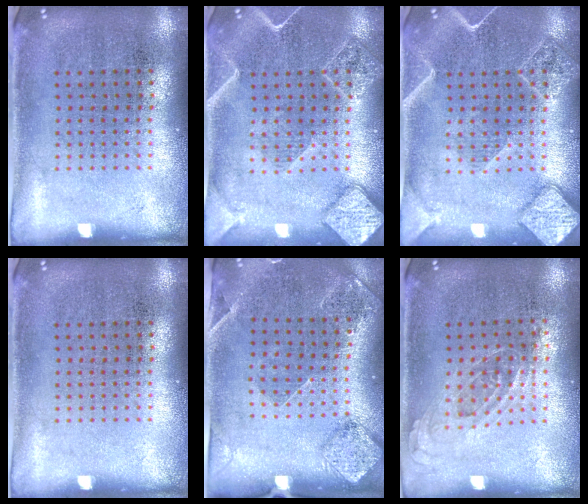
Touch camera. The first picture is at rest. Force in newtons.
{"total": 2.2, "press": 2.1, "slide": 0.5}
{"total": 2.2, "press": 2.1, "slide": 0.5}
{"total": 0.0}
{"total": 1.5, "press": 1.4, "slide": 0.6}
{"total": 0.8, "press": 0.6, "slide": 0.5}